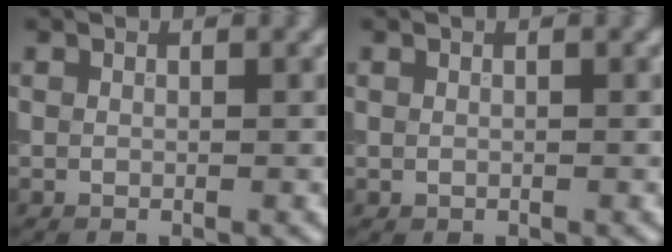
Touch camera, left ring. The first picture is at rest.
{"total": 0.0}